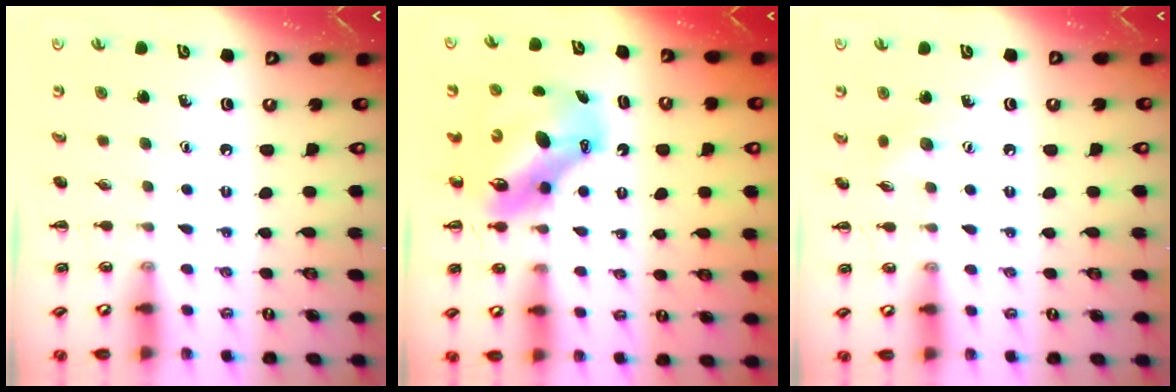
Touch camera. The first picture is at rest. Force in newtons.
{"total": 11.2, "press": 10.8, "slide": 3.0}
{"total": 4.0, "press": 3.9, "slide": 1.0}